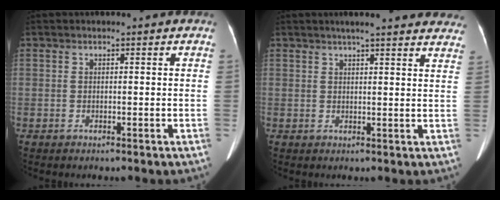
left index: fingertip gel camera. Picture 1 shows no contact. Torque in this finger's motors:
{"motor_torque": [0.17, -0.31, 0.05, 0.04]}